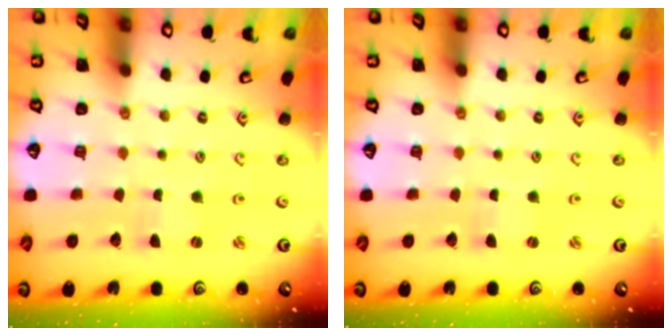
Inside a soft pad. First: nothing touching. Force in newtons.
{"total": 0.7, "press": 0.7, "slide": 0.2}